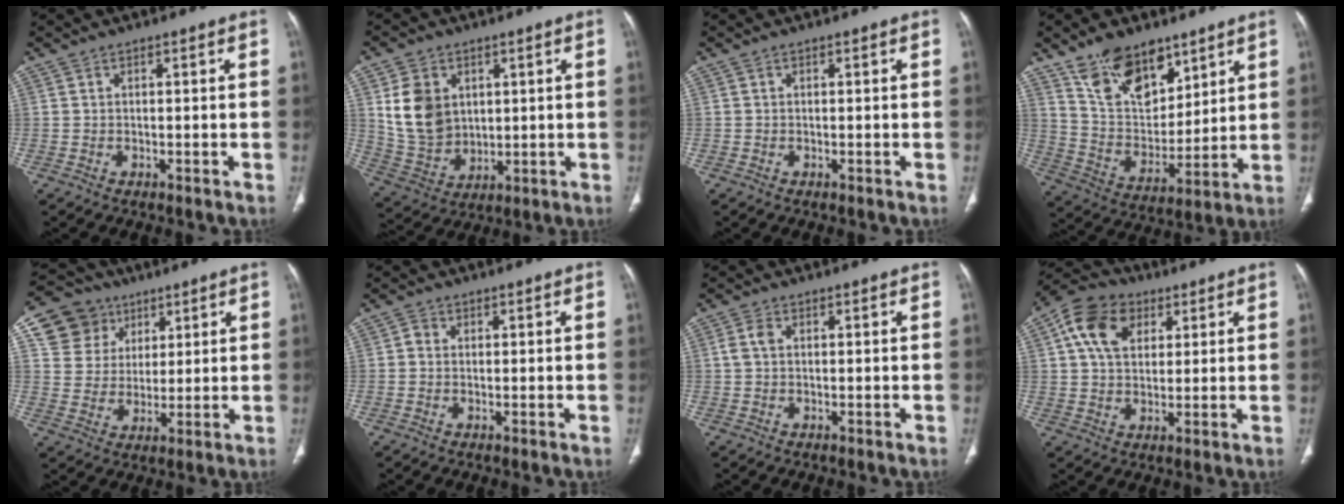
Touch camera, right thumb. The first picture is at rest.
{"total": 11.7, "force": [3.3, 8.9, 6.8], "torque": [-0.104, -0.016, 0.082]}
{"total": 0.0}
{"total": 15.5, "force": [10.3, 8.3, 8.1], "torque": [-0.094, -0.063, 0.198]}
{"total": 11.6, "force": [5.4, 9.9, 2.6], "torque": [-0.020, -0.008, 0.103]}
{"total": 1.5, "force": [0.2, 1.3, 0.7], "torque": [-0.004, 0.003, -0.001]}
{"total": 2.2, "force": [0.3, 1.4, 1.6], "torque": [-0.038, 0.008, 0.004]}
{"total": 11.7, "force": [4.3, 8.2, 7.2], "torque": [-0.116, 0.003, 0.067]}